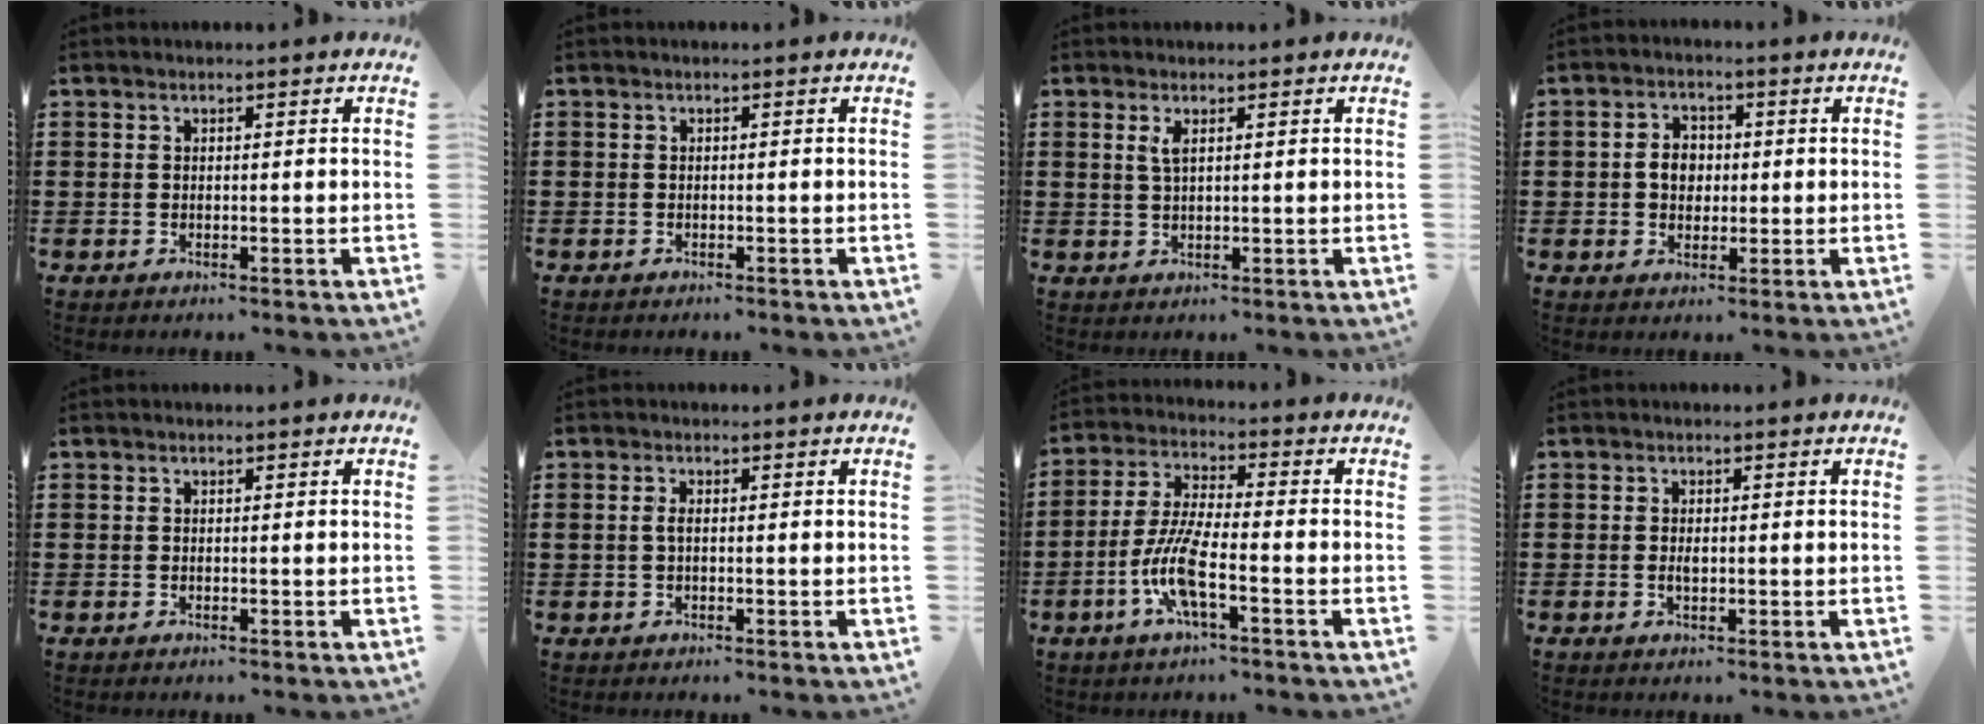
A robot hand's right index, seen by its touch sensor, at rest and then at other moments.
{"total": 0.5, "force": [-0.5, 0.2, 0.0], "torque": [-0.002, 0.002, -0.011]}
{"total": 1.9, "force": [0.8, 0.5, 1.7], "torque": [-0.035, 0.003, 0.013]}
{"total": 3.8, "force": [-0.1, 3.0, 2.4], "torque": [-0.053, 0.012, -0.005]}
{"total": 0.0}
{"total": 1.4, "force": [-0.1, 0.5, 1.3], "torque": [-0.040, -0.005, -0.008]}
{"total": 8.3, "force": [-3.5, 1.7, 7.4], "torque": [-0.169, -0.014, -0.072]}
{"total": 1.3, "force": [-0.2, 0.6, 1.1], "torque": [-0.022, 0.001, -0.004]}